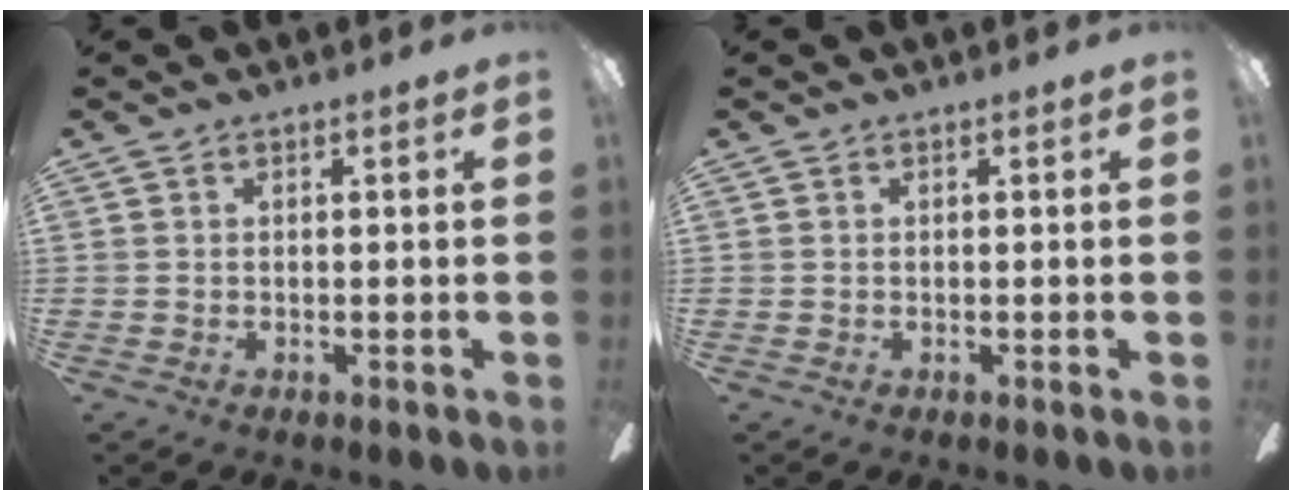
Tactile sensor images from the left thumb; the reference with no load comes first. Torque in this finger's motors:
{"motor_torque": [0.00, 0.00, -0.01, 0.01, 0.00]}